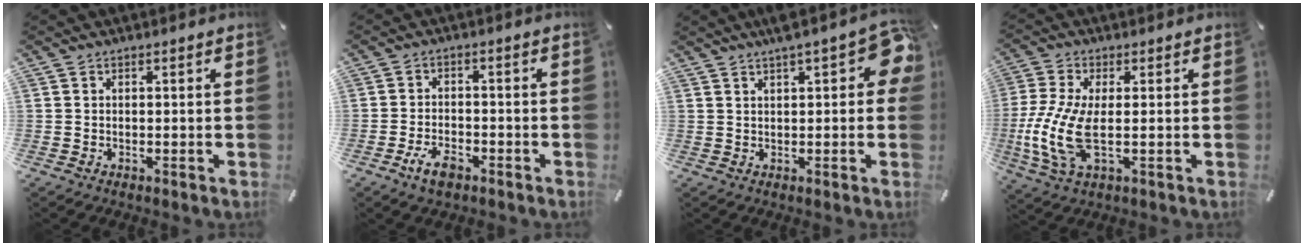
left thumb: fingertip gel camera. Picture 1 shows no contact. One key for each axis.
{"total": 5.2, "fx": -3.1, "fy": 2.7, "fz": 3.2, "tx": -0.067, "ty": 0.015, "tz": -0.059}
{"total": 9.3, "fx": 3.6, "fy": 3.5, "fz": 7.9, "tx": -0.106, "ty": -0.009, "tz": 0.060}
{"total": 11.5, "fx": -1.2, "fy": 4.5, "fz": 10.6, "tx": -0.240, "ty": -0.027, "tz": -0.019}